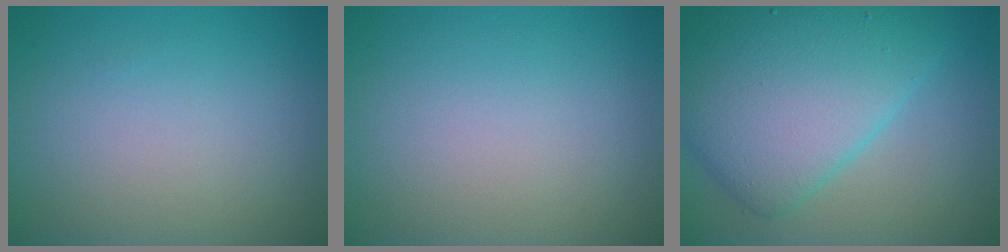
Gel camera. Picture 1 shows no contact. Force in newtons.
{"total": 0.0}
{"total": 9.1, "press": 9.1, "slide": 0.1}